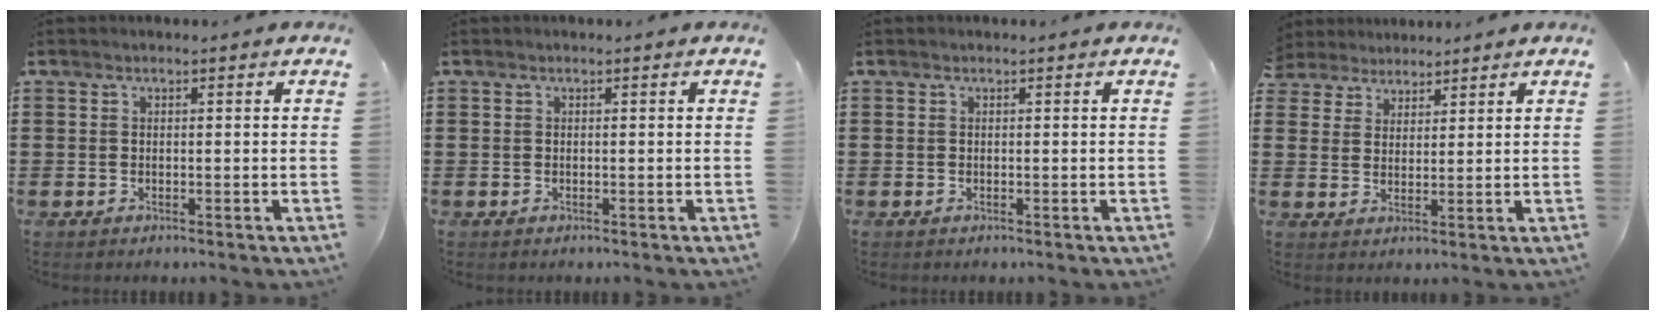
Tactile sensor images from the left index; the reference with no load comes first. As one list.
[{"total": 0.0}, {"total": 0.0}, {"total": 3.4, "force": [2.8, 1.7, -0.5], "torque": [-0.007, 0.002, 0.053]}]